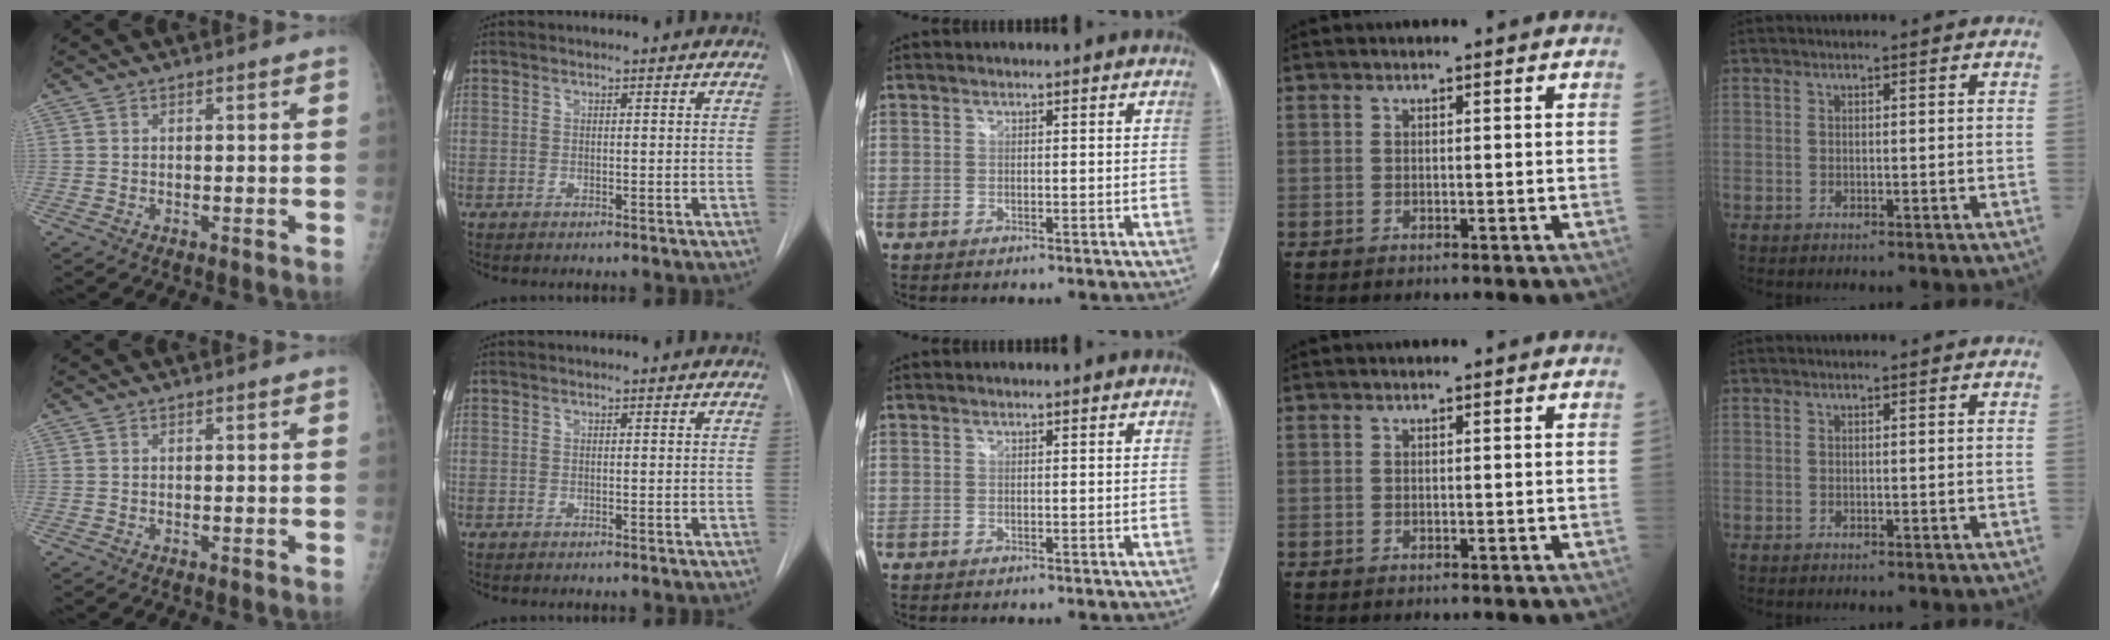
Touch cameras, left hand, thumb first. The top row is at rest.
{}